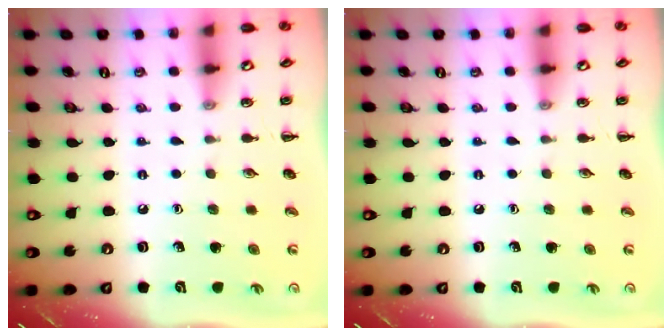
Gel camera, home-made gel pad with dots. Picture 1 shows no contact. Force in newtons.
{"total": 0.0}